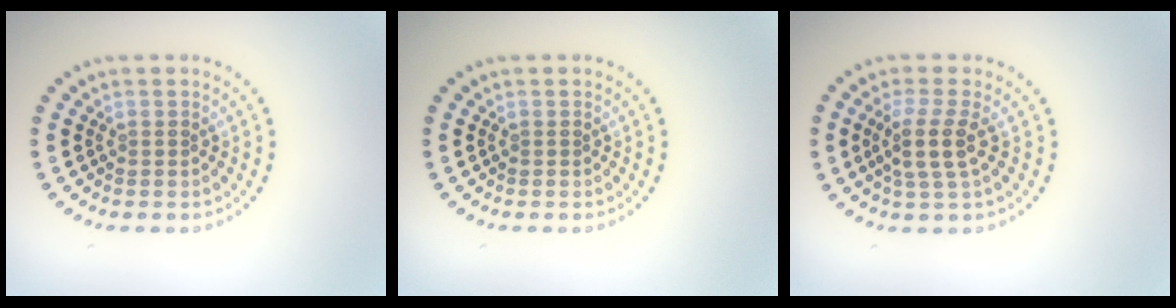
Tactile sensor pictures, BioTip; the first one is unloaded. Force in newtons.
{"total": 0.0}
{"total": 2.8, "press": 2.2, "slide": 1.7}